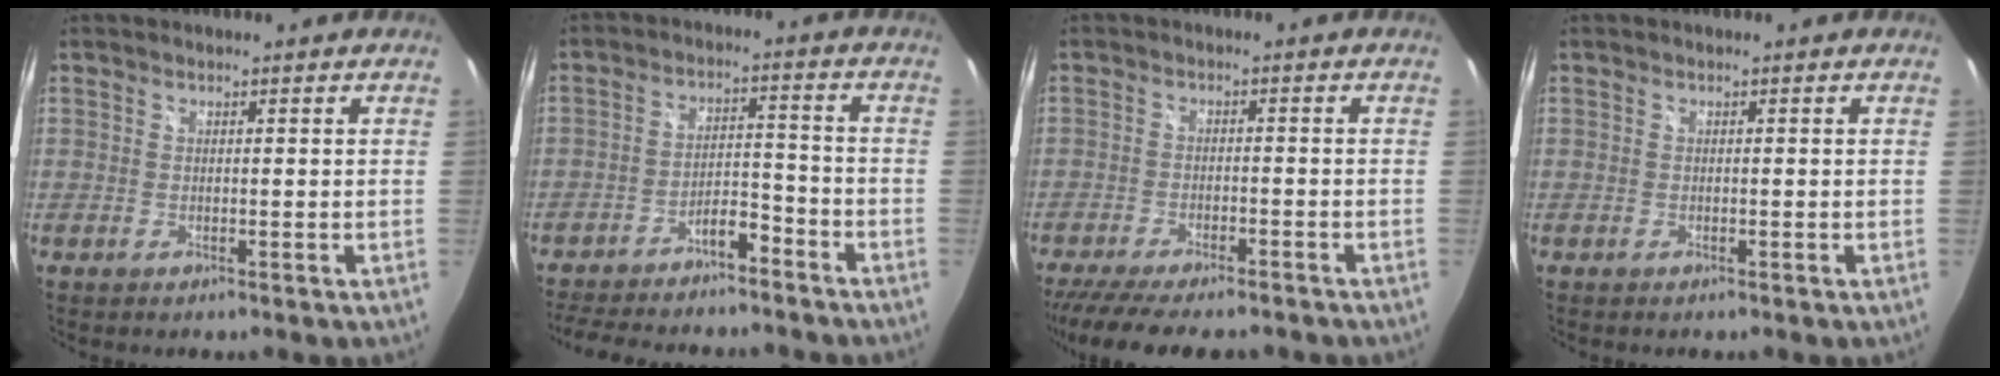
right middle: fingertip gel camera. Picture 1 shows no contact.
{"total": 12.7, "force": [-10.9, 3.4, 5.6], "torque": [-0.122, 0.026, -0.167]}
{"total": 14.3, "force": [-12.0, 3.2, 7.1], "torque": [-0.148, -0.035, -0.182]}
{"total": 0.0}